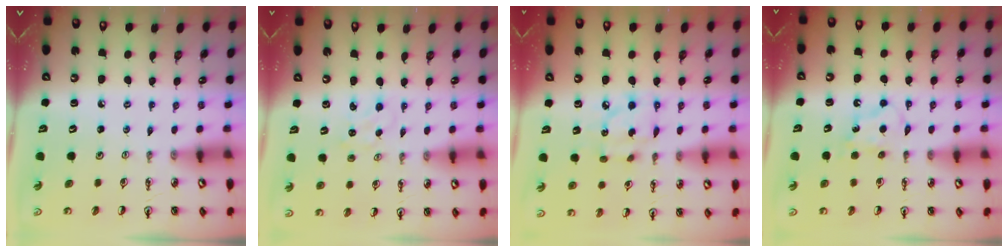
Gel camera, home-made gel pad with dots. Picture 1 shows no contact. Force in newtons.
{"total": 0.5, "press": 0.5, "slide": 0.1}
{"total": 7.0, "press": 7.0, "slide": 0.4}
{"total": 5.5, "press": 5.5, "slide": 0.6}